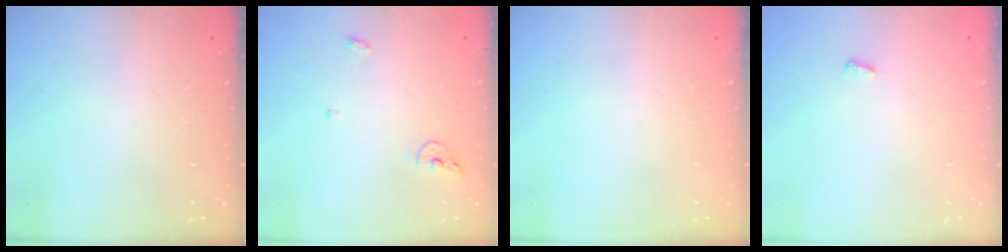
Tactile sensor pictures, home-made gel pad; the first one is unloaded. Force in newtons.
{"total": 5.6, "press": 5.5, "slide": 1.0}
{"total": 0.0}
{"total": 2.8, "press": 2.8, "slide": 0.5}